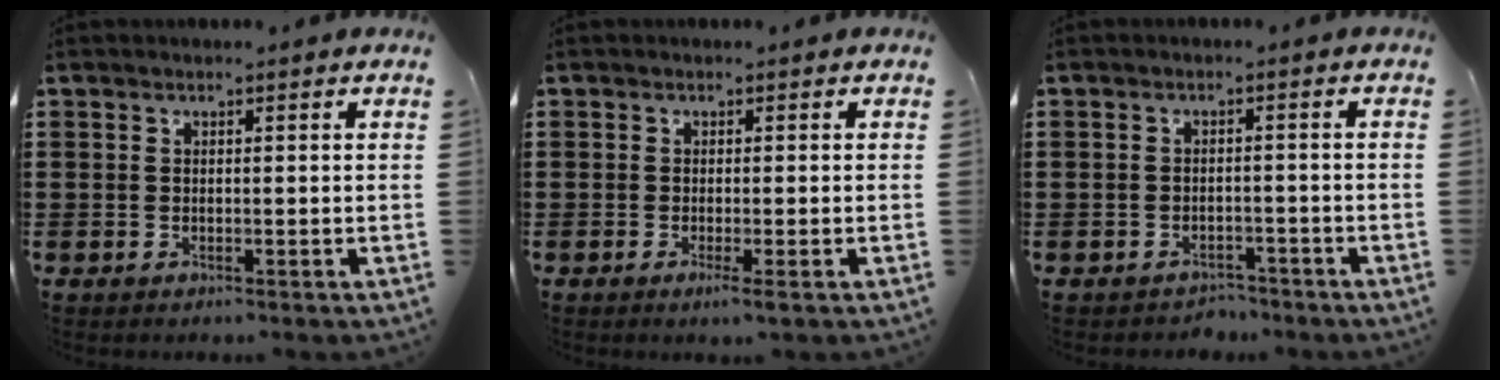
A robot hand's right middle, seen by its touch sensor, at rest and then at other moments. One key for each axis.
{"total": 1.4, "fx": -0.6, "fy": -0.1, "fz": 1.3, "tx": -0.021, "ty": -0.005, "tz": -0.010}
{"total": 2.0, "fx": -1.9, "fy": 0.4, "fz": -0.2, "tx": -0.004, "ty": 0.001, "tz": -0.045}